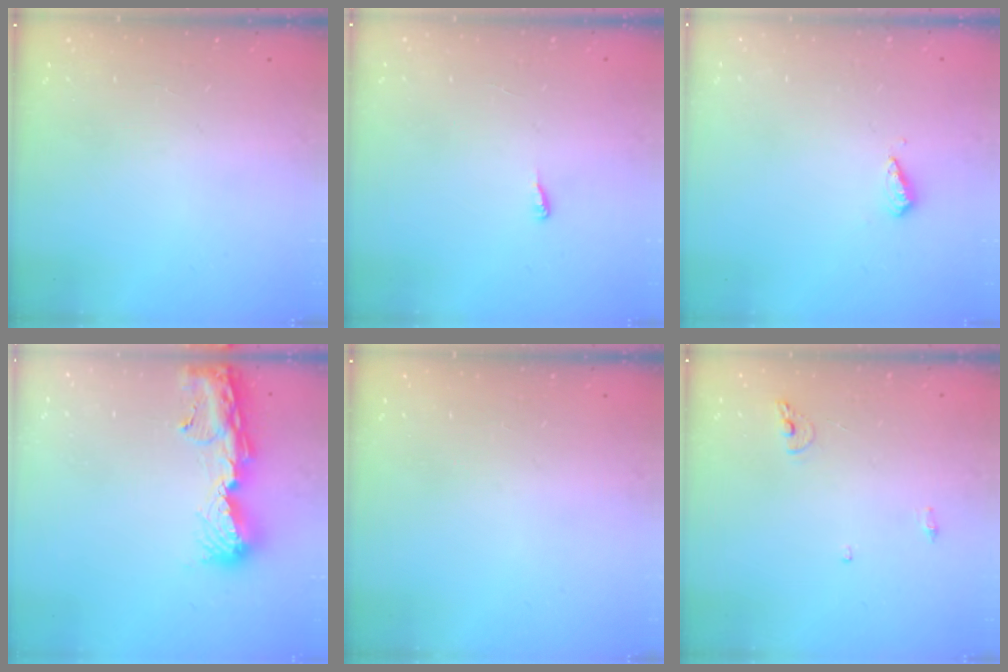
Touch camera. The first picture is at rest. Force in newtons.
{"total": 4.1, "press": 4.0, "slide": 0.5}
{"total": 2.8, "press": 2.8, "slide": 0.7}
{"total": 12.9, "press": 12.9, "slide": 1.3}
{"total": 0.0}
{"total": 6.6, "press": 6.6, "slide": 0.7}